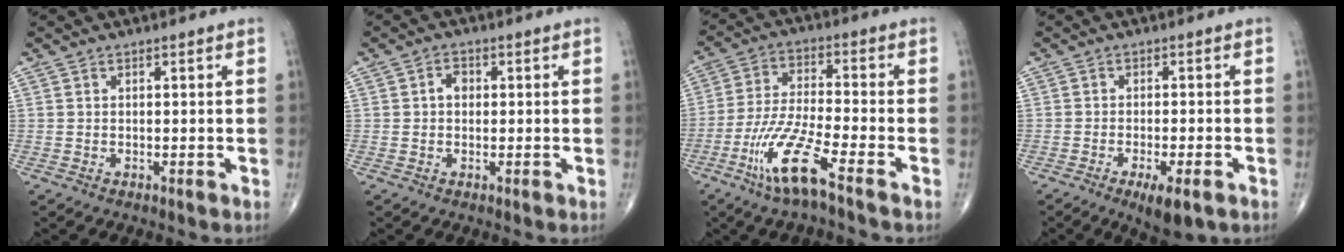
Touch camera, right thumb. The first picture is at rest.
{"total": 2.6, "force": [0.2, 1.9, 1.8], "torque": [-0.024, 0.008, 0.000]}
{"total": 11.5, "force": [-6.6, 0.9, 9.4], "torque": [-0.206, 0.013, -0.134]}
{"total": 6.5, "force": [-3.4, 1.8, 5.2], "torque": [-0.076, -0.003, -0.049]}